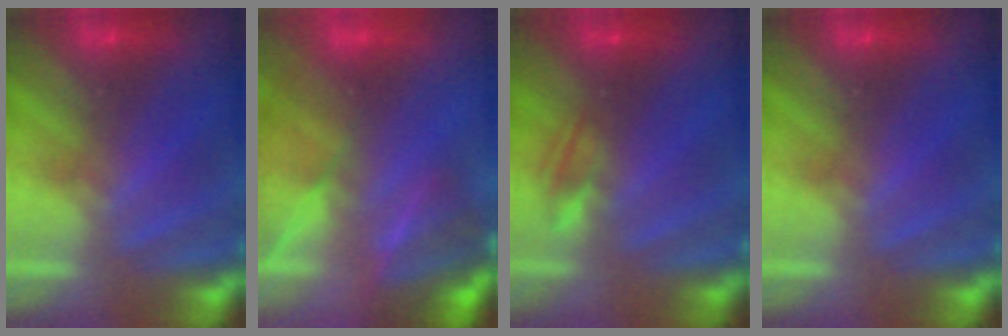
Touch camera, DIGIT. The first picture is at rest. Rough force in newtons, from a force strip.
{"total": 5.7}
{"total": 2.3}
{"total": 0.0}